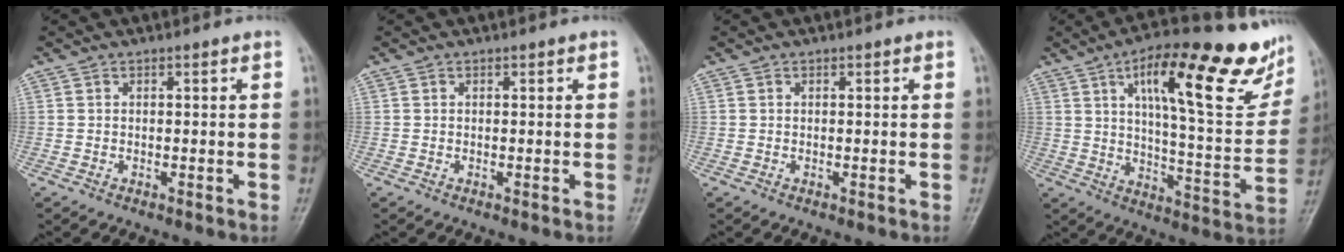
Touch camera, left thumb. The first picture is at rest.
{"total": 0.0}
{"total": 0.0}
{"total": 25.5, "force": [13.2, 7.2, 20.7], "torque": [-0.261, -0.032, 0.199]}